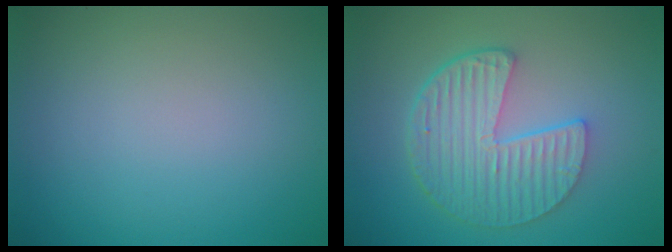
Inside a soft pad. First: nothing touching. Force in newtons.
{"total": 6.1, "press": 4.4, "slide": 4.2}